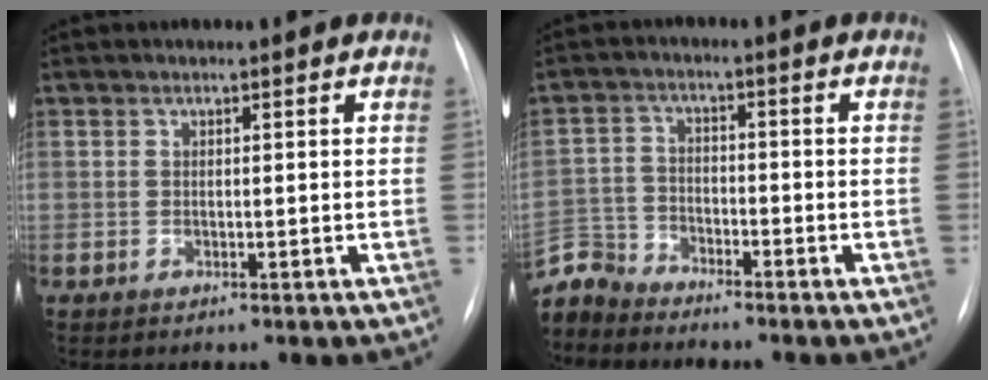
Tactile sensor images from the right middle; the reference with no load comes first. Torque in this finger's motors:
{"motor_torque": [0.71, -0.96, 0.03, 0.00]}